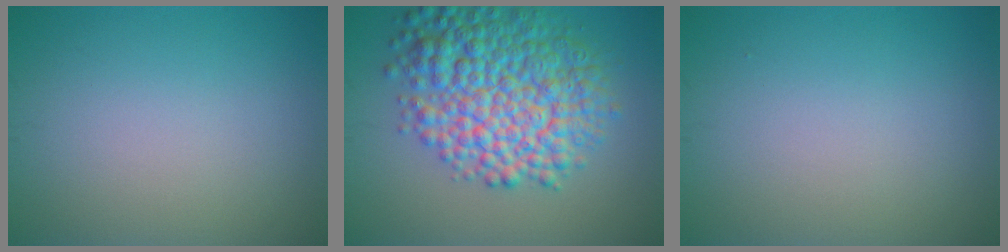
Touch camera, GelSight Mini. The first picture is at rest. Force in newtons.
{"total": 9.8, "press": 9.8, "slide": 0.1}
{"total": 0.0}